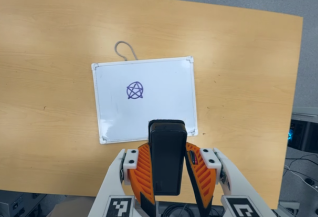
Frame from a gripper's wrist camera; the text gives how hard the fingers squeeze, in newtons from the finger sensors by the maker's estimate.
{"total": 6.8, "left": 5.6, "right": 7.9}